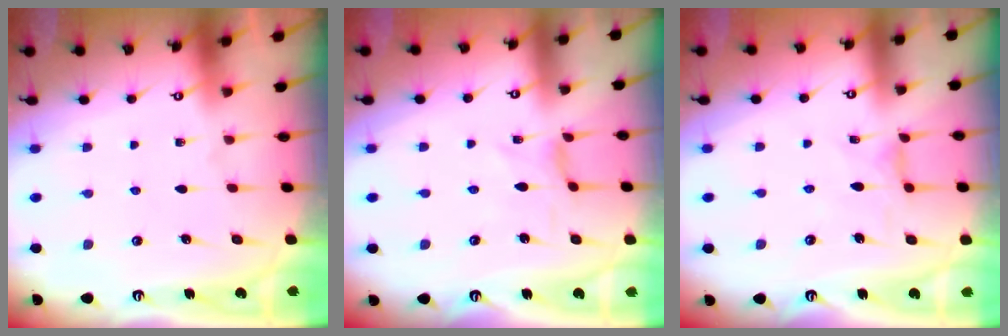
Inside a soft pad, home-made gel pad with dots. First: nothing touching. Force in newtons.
{"total": 0.0}
{"total": 1.9, "press": 1.8, "slide": 0.5}